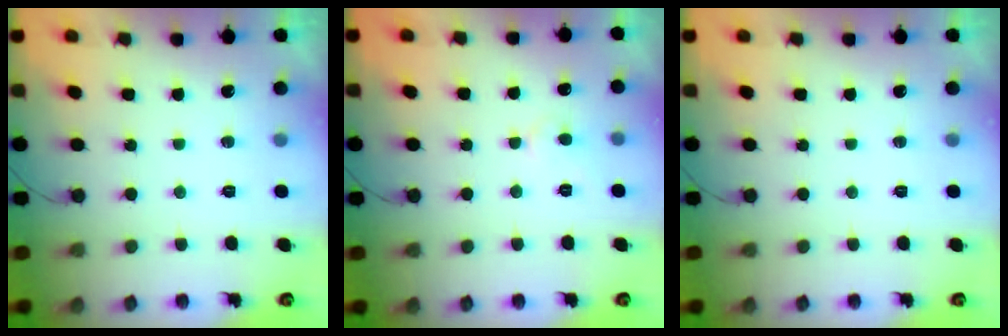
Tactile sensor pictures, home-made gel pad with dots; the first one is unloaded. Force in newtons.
{"total": 3.8, "press": 3.8, "slide": 0.3}
{"total": 0.0}